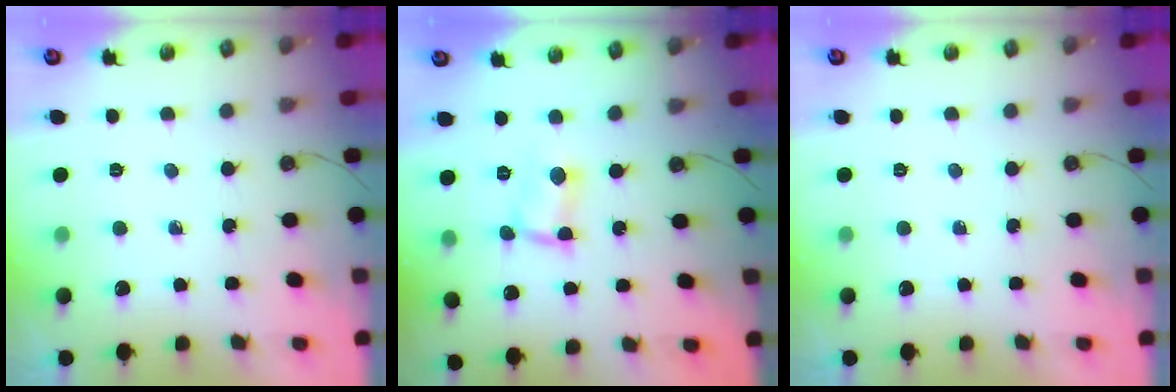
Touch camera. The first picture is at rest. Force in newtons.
{"total": 2.9, "press": 1.4, "slide": 2.5}
{"total": 0.0}